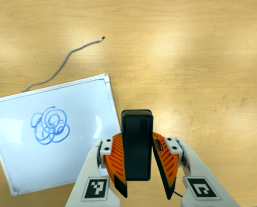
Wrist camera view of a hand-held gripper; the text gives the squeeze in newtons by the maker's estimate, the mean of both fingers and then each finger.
{"total": 4.8, "left": 4.5, "right": 5.2}